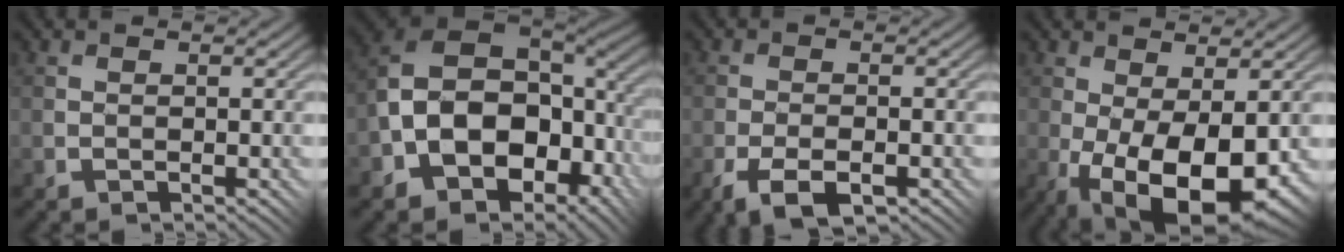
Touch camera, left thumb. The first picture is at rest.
{"total": 16.0, "force": [-2.6, 10.7, 11.6], "torque": [-0.220, -0.030, -0.025]}
{"total": 5.2, "force": [-3.1, 2.1, 3.7], "torque": [-0.069, -0.004, -0.056]}
{"total": 12.8, "force": [-3.9, 5.6, 10.8], "torque": [-0.182, -0.032, -0.041]}